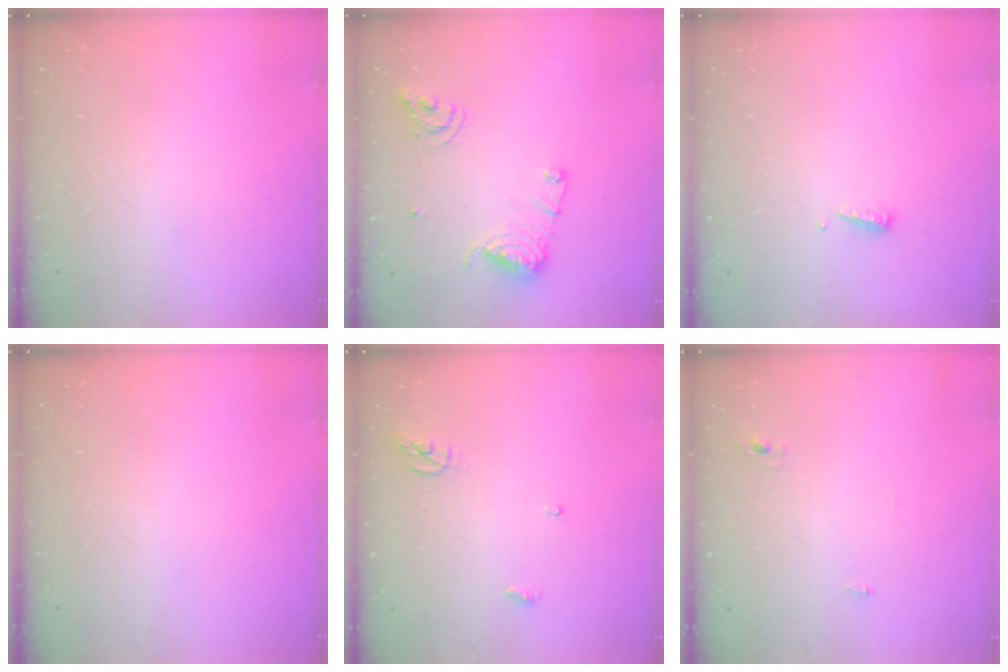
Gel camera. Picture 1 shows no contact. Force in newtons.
{"total": 12.4, "press": 12.3, "slide": 1.2}
{"total": 5.3, "press": 5.3, "slide": 0.5}
{"total": 0.0}
{"total": 3.8, "press": 3.8, "slide": 0.3}
{"total": 2.4, "press": 2.1, "slide": 1.0}